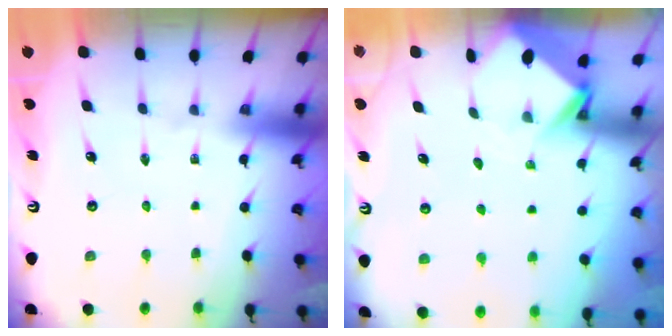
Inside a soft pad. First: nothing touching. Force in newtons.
{"total": 4.0, "press": 4.0, "slide": 0.2}